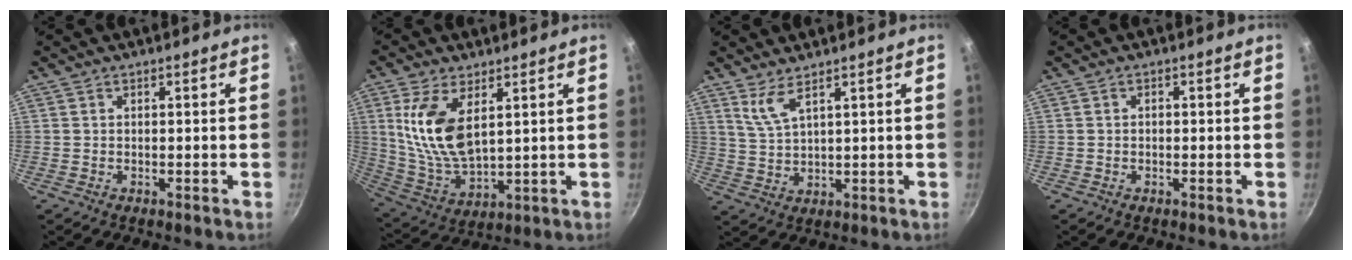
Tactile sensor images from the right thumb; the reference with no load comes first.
{"total": 13.8, "force": [4.2, 6.9, 11.2], "torque": [-0.215, -0.030, 0.094]}
{"total": 4.5, "force": [3.0, 1.0, 3.2], "torque": [-0.064, -0.028, 0.068]}
{"total": 0.7, "force": [-0.2, 0.5, 0.4], "torque": [-0.006, 0.005, -0.002]}